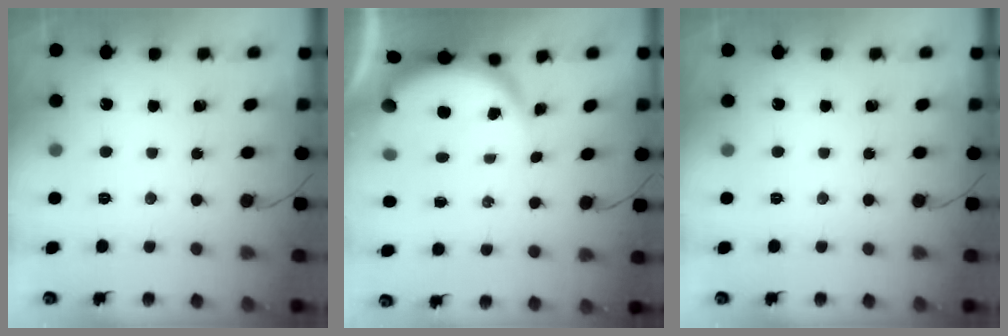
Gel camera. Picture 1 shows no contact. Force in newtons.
{"total": 4.4, "press": 4.4, "slide": 0.0}
{"total": 0.0}